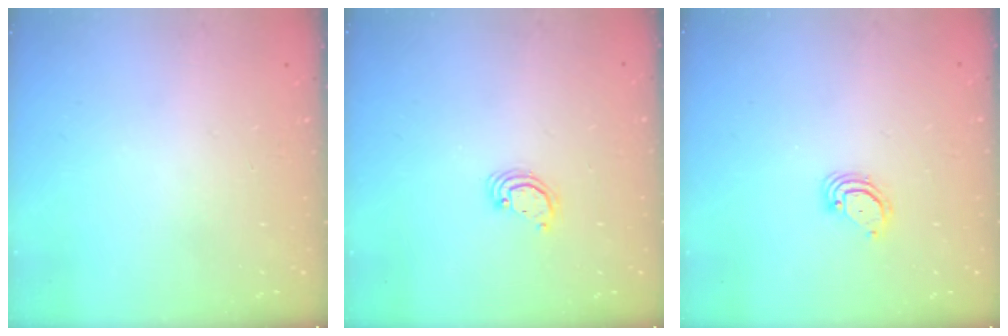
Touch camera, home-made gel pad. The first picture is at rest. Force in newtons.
{"total": 2.7, "press": 2.7, "slide": 0.2}
{"total": 3.1, "press": 3.1, "slide": 0.2}